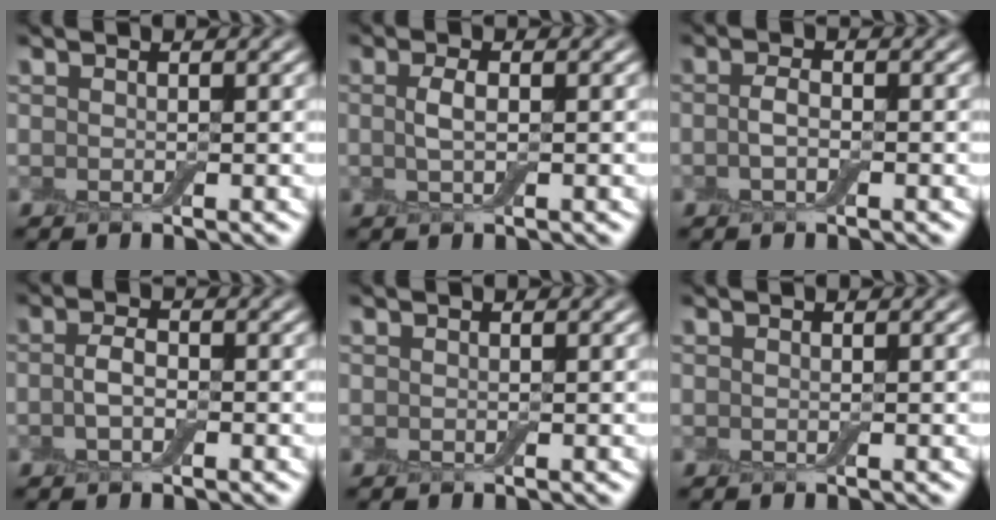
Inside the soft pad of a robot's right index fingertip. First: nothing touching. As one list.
[{"total": 1.7, "force": [0.1, 0.5, 1.6], "torque": [-0.035, 0.003, 0.001]}, {"total": 1.6, "force": [-0.3, 0.8, 1.4], "torque": [-0.030, 0.002, -0.011]}, {"total": 2.1, "force": [-0.4, 1.1, 1.8], "torque": [-0.038, 0.002, -0.013]}, {"total": 0.0}, {"total": 0.0}]